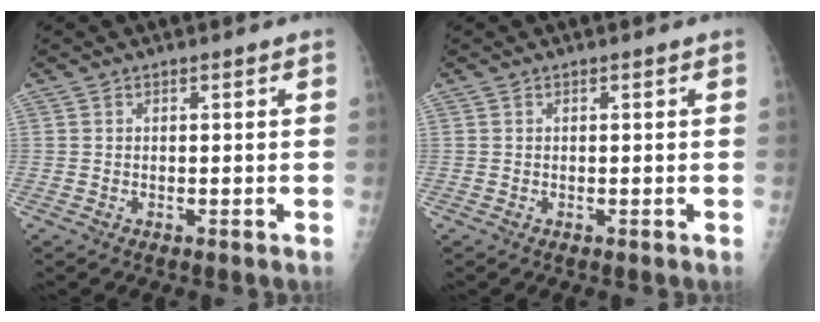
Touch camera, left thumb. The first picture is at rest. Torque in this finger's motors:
{"motor_torque": [-0.01, 0.01, -0.16, -0.15, 0.00]}